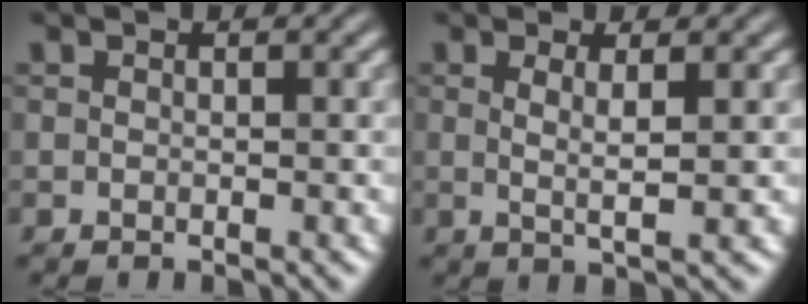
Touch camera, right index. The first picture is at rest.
{"total": 2.4, "force": [0.5, -0.8, 2.2], "torque": [-0.035, -0.011, 0.016]}